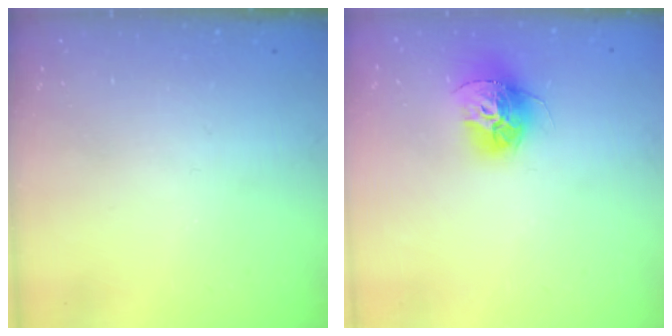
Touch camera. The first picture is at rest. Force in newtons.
{"total": 12.9, "press": 12.9, "slide": 1.2}